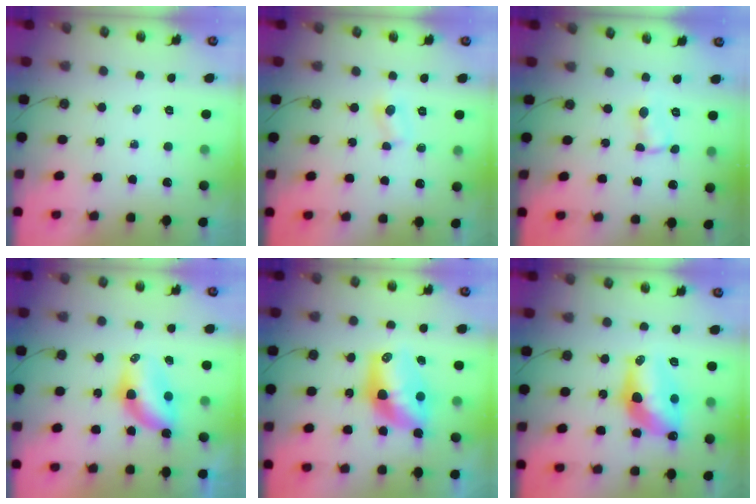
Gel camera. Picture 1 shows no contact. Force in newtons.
{"total": 2.5, "press": 2.5, "slide": 0.3}
{"total": 1.8, "press": 1.8, "slide": 0.2}
{"total": 6.5, "press": 6.5, "slide": 0.2}
{"total": 11.7, "press": 11.7, "slide": 0.9}
{"total": 13.8, "press": 13.8, "slide": 0.8}